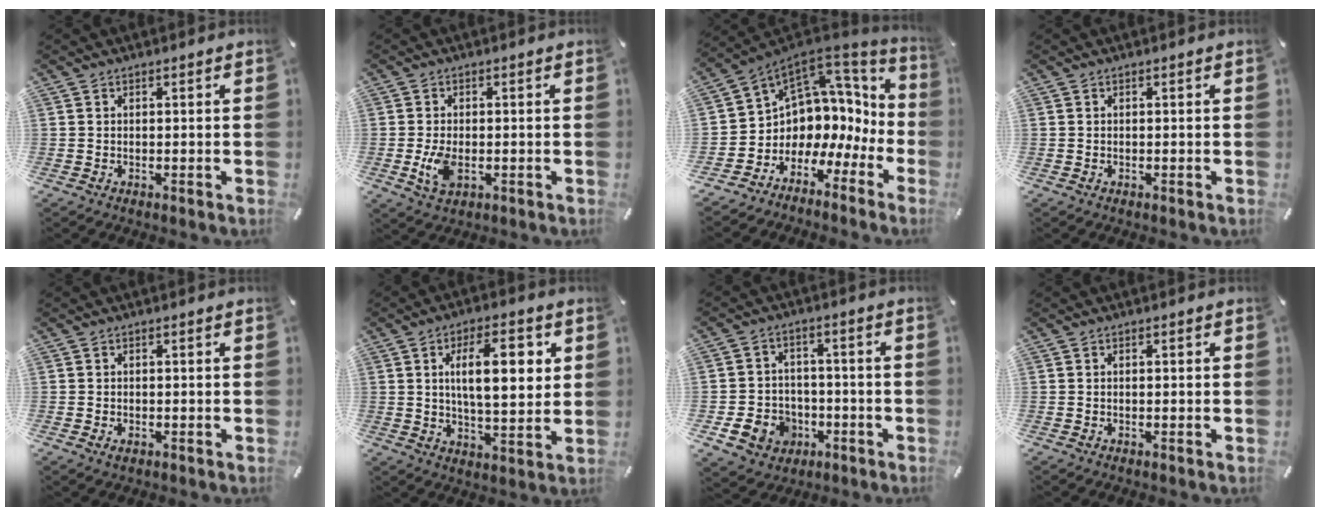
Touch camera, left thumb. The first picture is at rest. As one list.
[{"total": 5.7, "force": [-1.0, 3.4, 4.5], "torque": [-0.114, -0.007, -0.023]}, {"total": 7.1, "force": [2.6, 6.6, 0.3], "torque": [-0.018, -0.068, 0.059]}, {"total": 0.0}, {"total": 0.8, "force": [-0.3, 0.6, 0.4], "torque": [-0.008, 0.001, -0.007]}, {"total": 14.1, "force": [3.8, 6.1, 12.1], "torque": [-0.187, 0.001, 0.059]}, {"total": 8.2, "force": [-2.7, 7.4, 2.5], "torque": [-0.048, 0.019, -0.045]}, {"total": 0.5, "force": [-0.1, 0.2, 0.5], "torque": [-0.010, -0.002, -0.002]}]